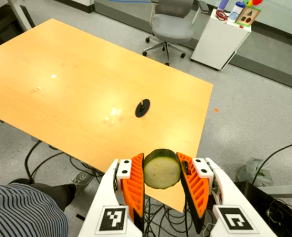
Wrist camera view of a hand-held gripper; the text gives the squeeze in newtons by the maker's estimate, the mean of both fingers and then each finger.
{"total": 12.4, "left": 11.7, "right": 13.1}